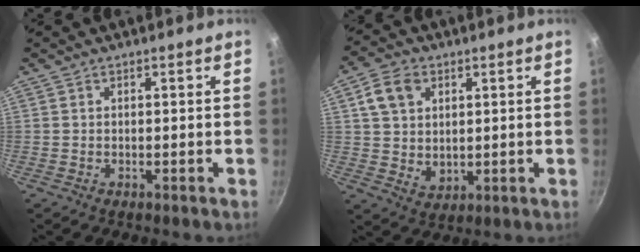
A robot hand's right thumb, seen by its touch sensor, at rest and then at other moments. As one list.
[{"total": 9.0, "force": [3.0, 6.9, 5.0], "torque": [-0.071, -0.010, 0.056]}]